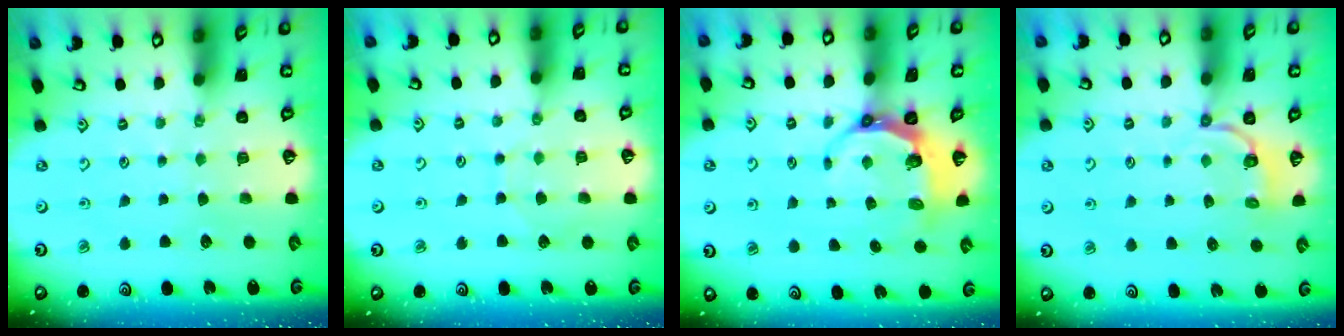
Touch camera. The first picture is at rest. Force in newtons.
{"total": 4.7, "press": 4.6, "slide": 0.6}
{"total": 6.8, "press": 5.8, "slide": 3.7}
{"total": 3.5, "press": 2.1, "slide": 2.9}